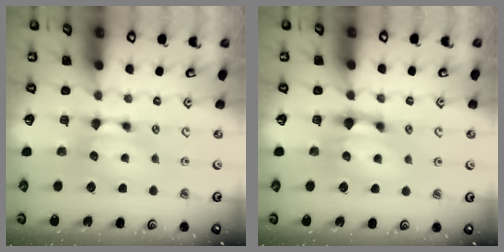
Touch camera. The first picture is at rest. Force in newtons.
{"total": 2.1, "press": 1.6, "slide": 1.4}